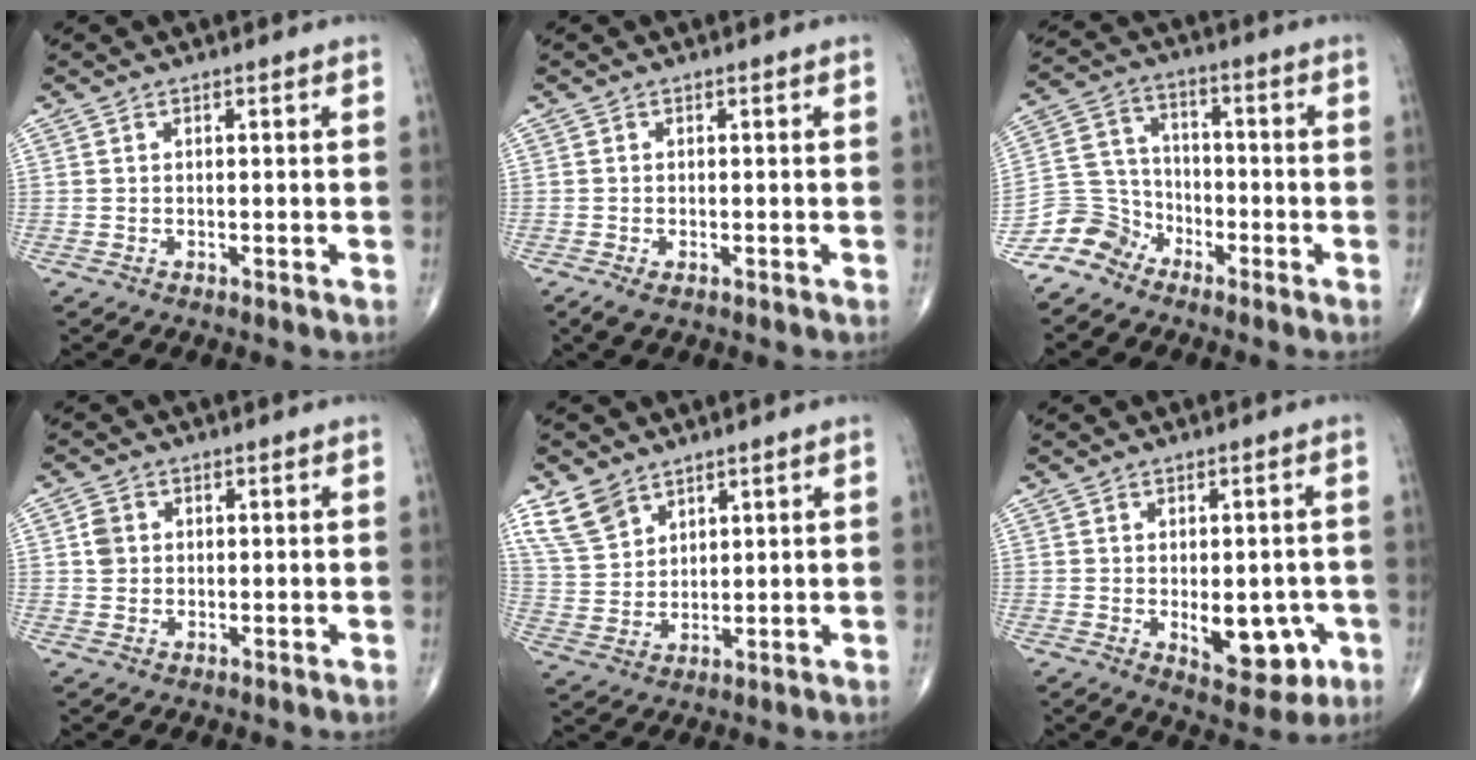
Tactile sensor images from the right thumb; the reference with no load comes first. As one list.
[{"total": 1.7, "force": [-0.9, 0.8, 1.3], "torque": [-0.032, -0.005, -0.015]}, {"total": 8.2, "force": [-5.9, 5.5, 1.4], "torque": [-0.007, 0.051, -0.131]}, {"total": 3.1, "force": [0.5, 2.7, 1.4], "torque": [-0.011, 0.002, 0.009]}, {"total": 7.7, "force": [5.3, 4.7, 2.9], "torque": [-0.046, -0.019, 0.116]}, {"total": 9.9, "force": [-2.4, 5.6, 7.8], "torque": [-0.072, 0.002, -0.018]}]